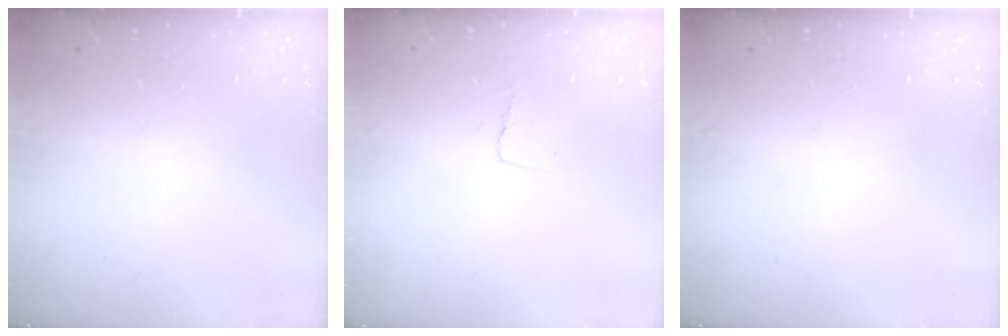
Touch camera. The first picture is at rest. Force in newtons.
{"total": 4.1, "press": 4.1, "slide": 0.2}
{"total": 0.0}